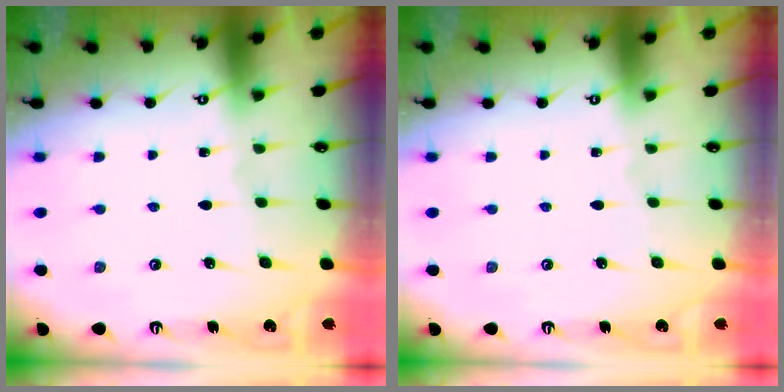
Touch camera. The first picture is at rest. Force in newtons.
{"total": 0.0}